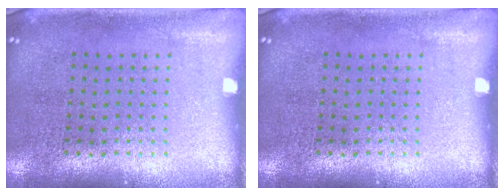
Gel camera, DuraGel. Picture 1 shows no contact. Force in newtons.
{"total": 0.0}